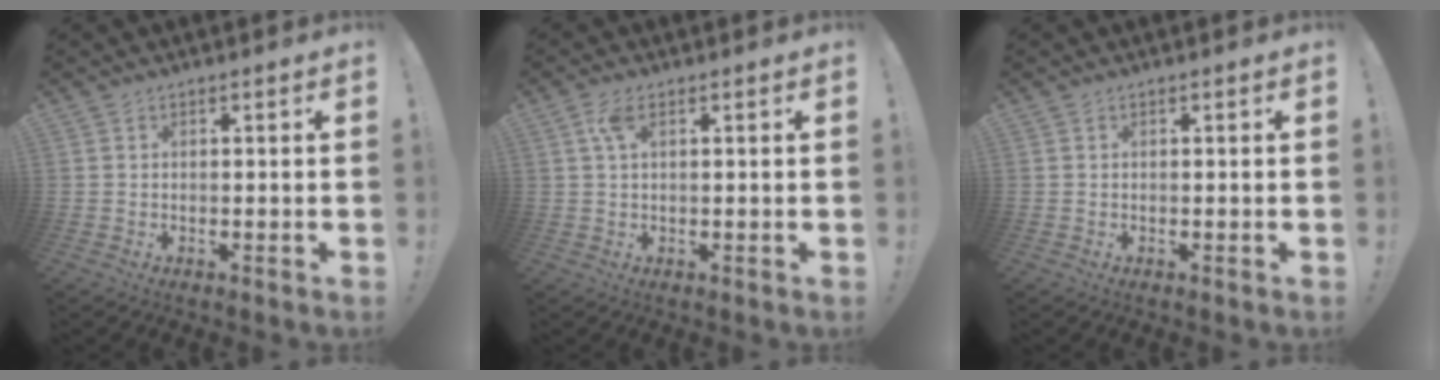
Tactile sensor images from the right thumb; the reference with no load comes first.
{"total": 3.7, "force": [1.3, 1.5, 3.2], "torque": [-0.065, 0.004, 0.023]}
{"total": 0.0}